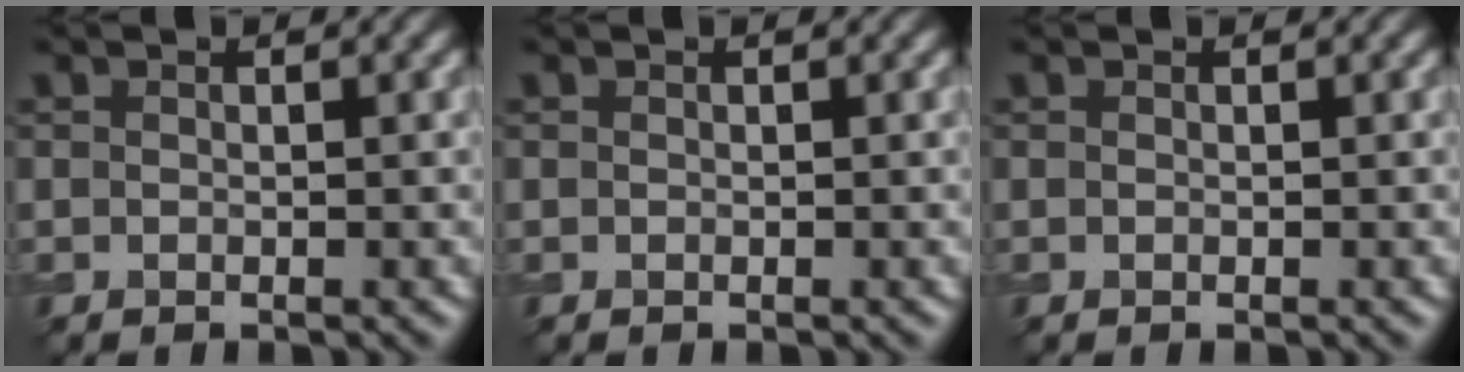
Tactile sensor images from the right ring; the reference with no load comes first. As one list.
[{"total": 0.0}, {"total": 0.0}]